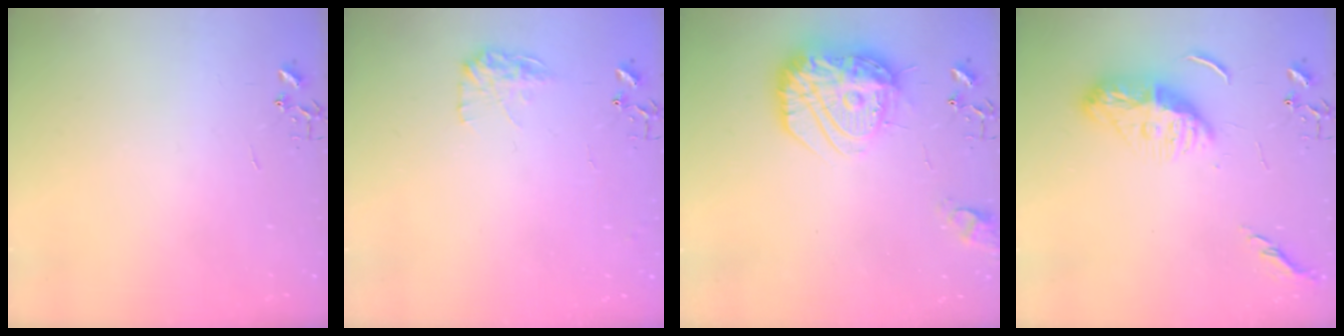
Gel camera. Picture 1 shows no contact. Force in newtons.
{"total": 10.1, "press": 10.1, "slide": 0.4}
{"total": 20.4, "press": 20.3, "slide": 1.9}
{"total": 11.1, "press": 11.1, "slide": 1.0}